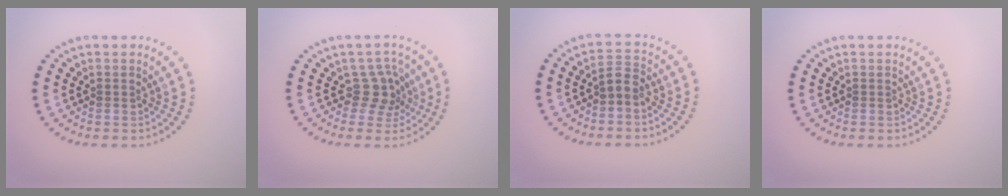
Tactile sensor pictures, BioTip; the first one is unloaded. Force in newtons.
{"total": 2.7, "press": 2.1, "slide": 1.7}
{"total": 1.7, "press": 1.5, "slide": 0.8}
{"total": 0.0}